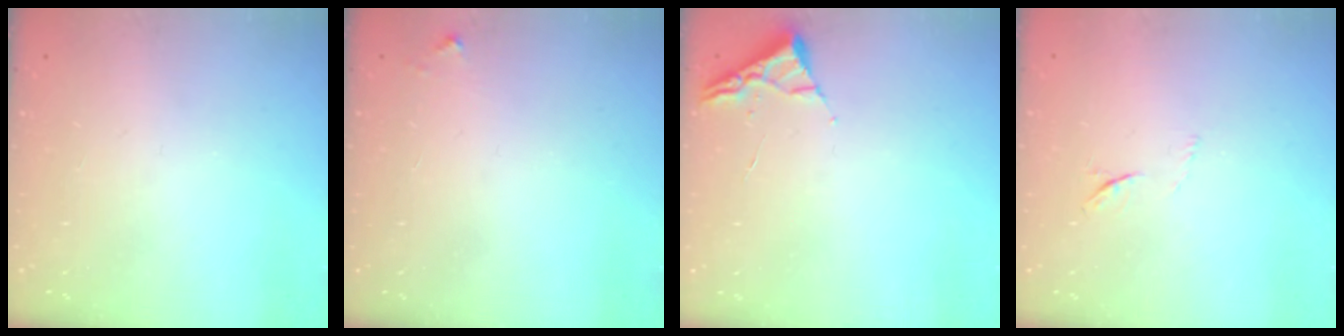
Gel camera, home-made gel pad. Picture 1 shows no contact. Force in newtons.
{"total": 2.8, "press": 2.8, "slide": 0.2}
{"total": 3.1, "press": 3.0, "slide": 0.4}
{"total": 4.2, "press": 4.0, "slide": 1.4}